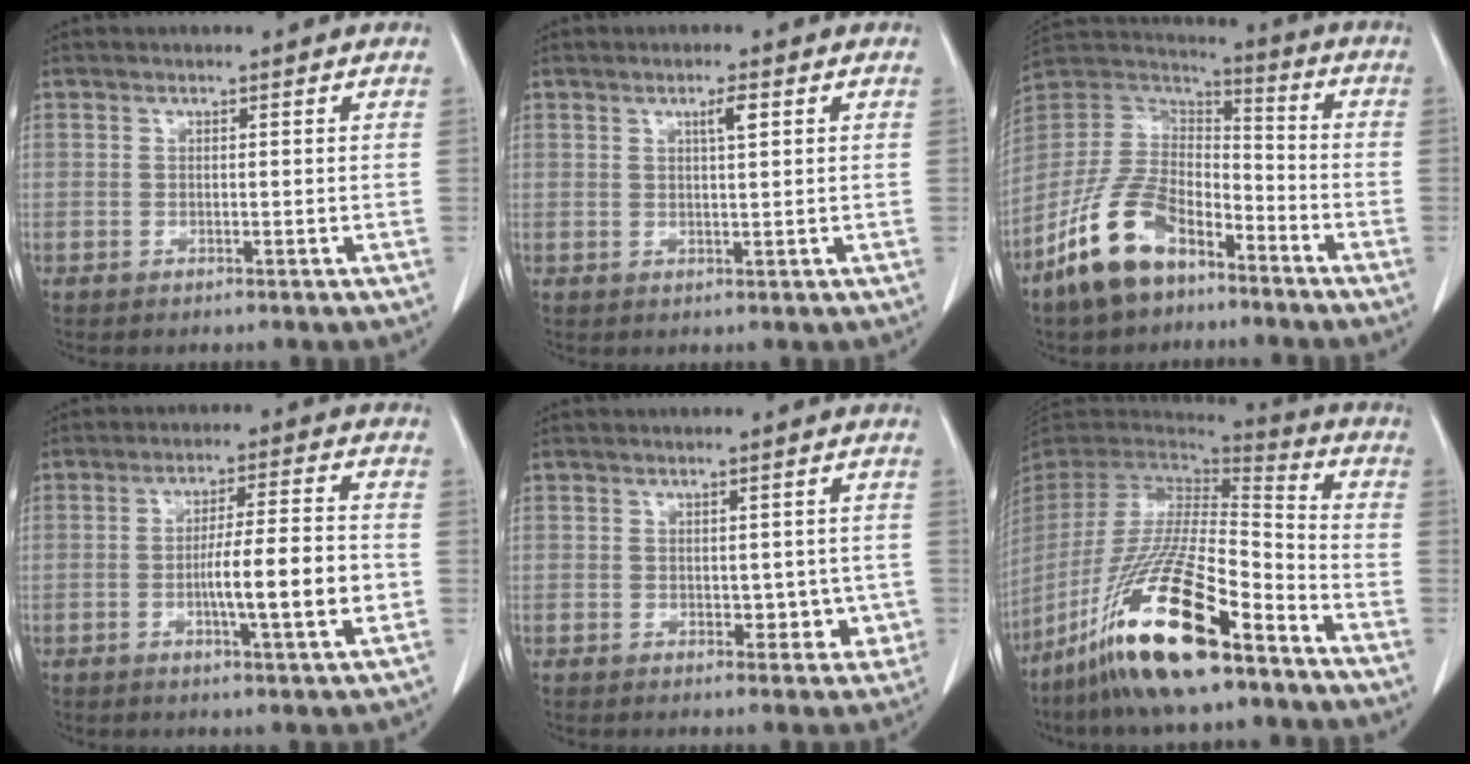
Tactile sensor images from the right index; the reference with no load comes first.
{"total": 2.2, "force": [1.0, 0.2, 2.0], "torque": [-0.036, -0.001, 0.016]}
{"total": 14.7, "force": [-9.4, 7.2, 8.8], "torque": [-0.191, 0.012, -0.184]}
{"total": 9.9, "force": [-2.1, 0.6, 9.7], "torque": [-0.155, 0.004, -0.035]}
{"total": 4.0, "force": [-0.4, 2.7, 3.0], "torque": [-0.024, 0.007, 0.004]}
{"total": 20.8, "force": [-13.3, 3.4, 15.7], "torque": [-0.317, -0.045, -0.250]}